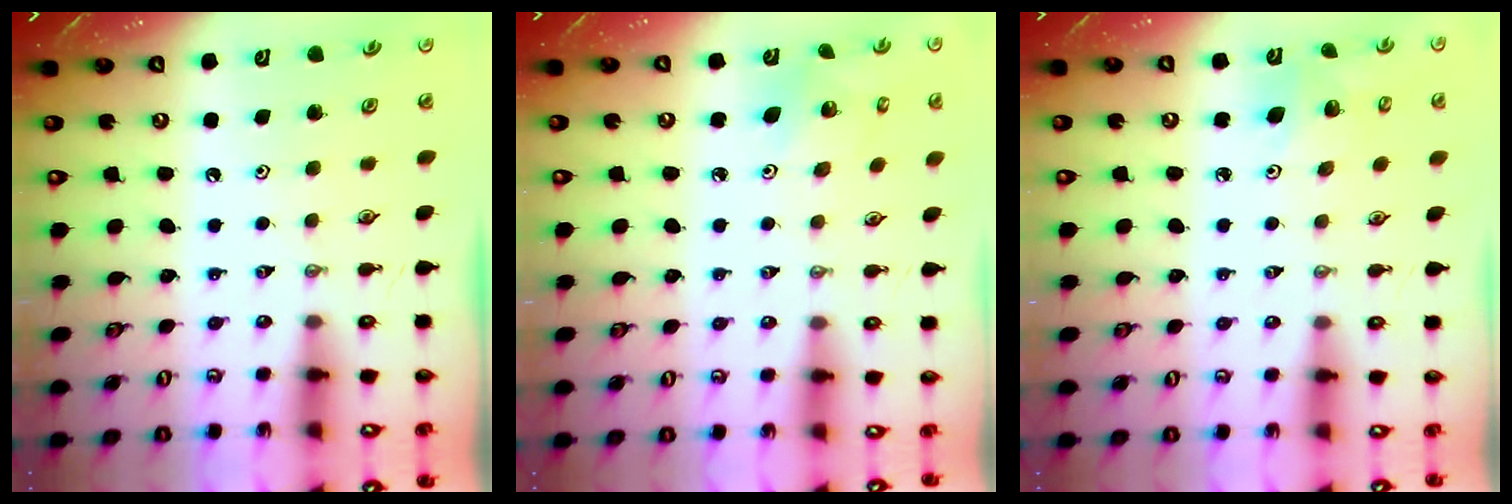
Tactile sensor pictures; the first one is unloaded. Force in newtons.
{"total": 4.0, "press": 4.0, "slide": 0.2}
{"total": 4.8, "press": 4.5, "slide": 1.6}